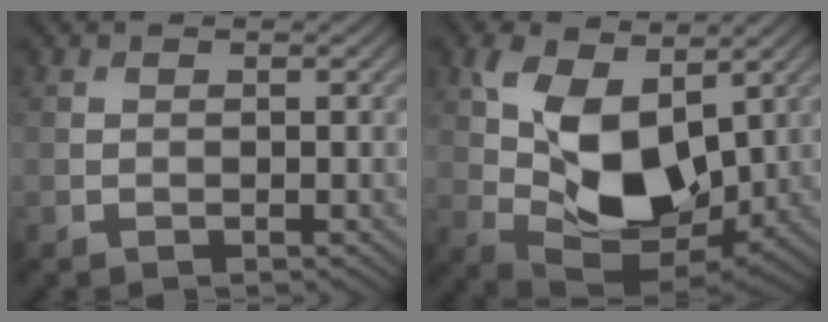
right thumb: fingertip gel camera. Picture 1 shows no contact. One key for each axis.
{"total": 12.4, "fx": 2.8, "fy": 7.2, "fz": 9.7, "tx": -0.190, "ty": -0.005, "tz": 0.056}